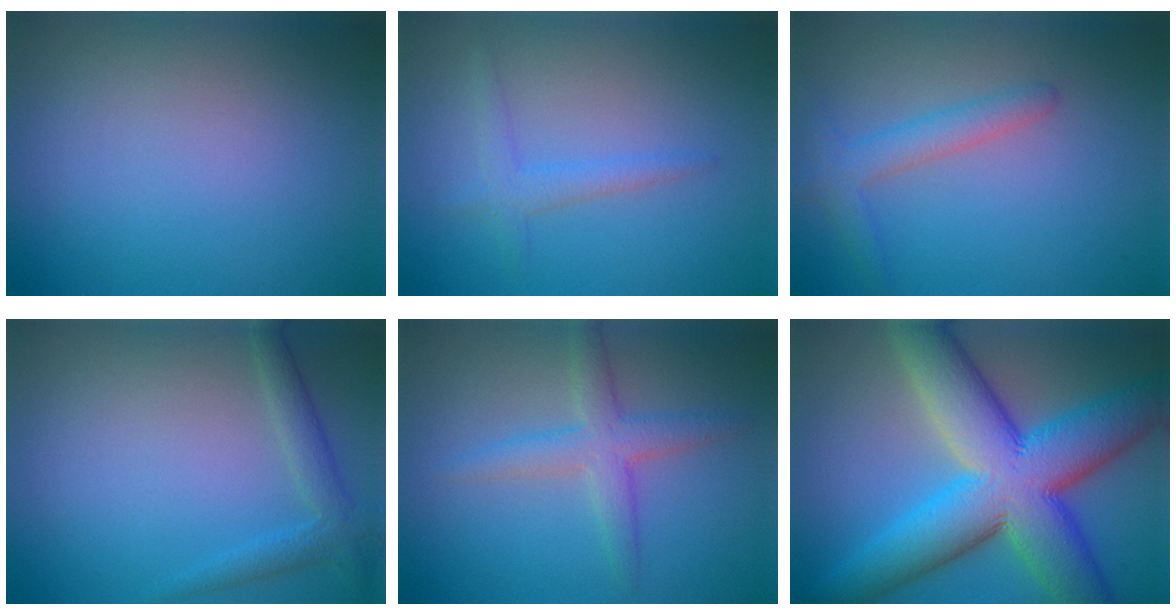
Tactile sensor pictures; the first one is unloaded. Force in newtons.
{"total": 1.8, "press": 1.8, "slide": 0.1}
{"total": 2.1, "press": 2.1, "slide": 0.2}
{"total": 2.4, "press": 2.4, "slide": 0.2}
{"total": 3.3, "press": 3.3, "slide": 0.0}
{"total": 14.3, "press": 14.3, "slide": 0.3}